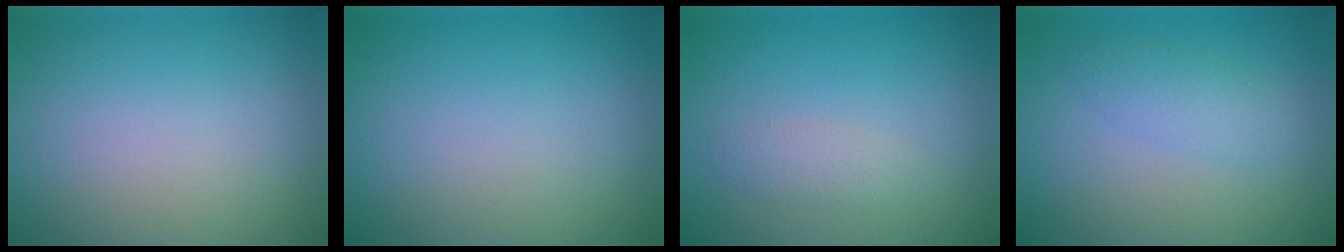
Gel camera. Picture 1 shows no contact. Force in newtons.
{"total": 0.0}
{"total": 1.3, "press": 1.3, "slide": 0.1}
{"total": 2.1, "press": 2.1, "slide": 0.1}